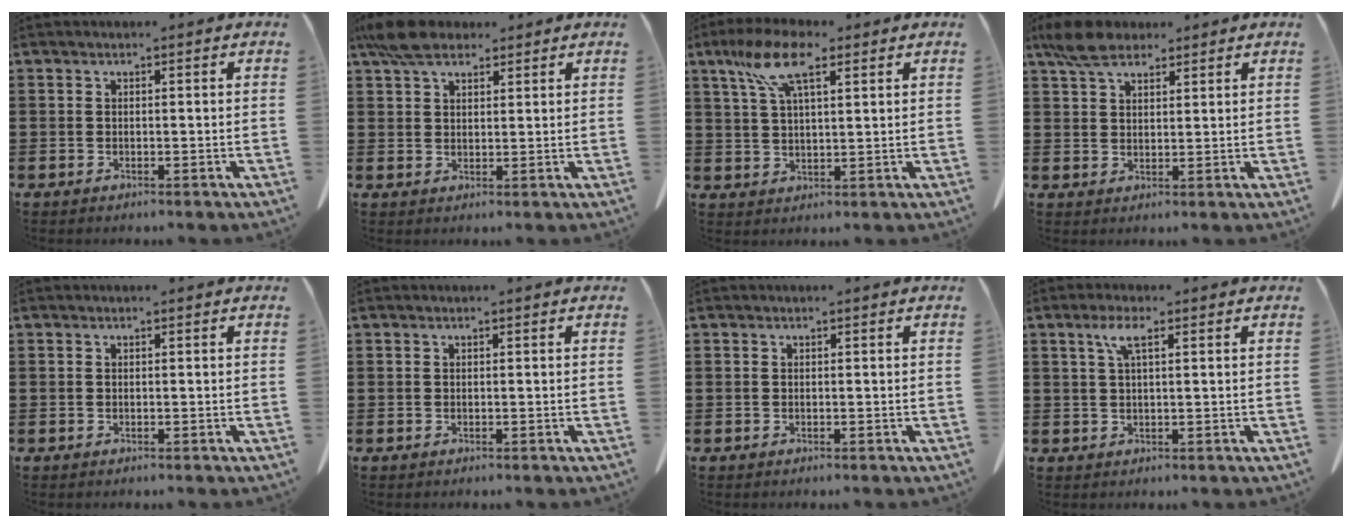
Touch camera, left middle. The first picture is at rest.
{"total": 6.2, "force": [4.6, 2.6, 3.1], "torque": [-0.067, -0.001, 0.088]}
{"total": 8.9, "force": [5.1, 2.7, 6.8], "torque": [-0.152, 0.003, 0.089]}
{"total": 5.7, "force": [4.3, 2.5, 2.8], "torque": [-0.069, 0.002, 0.082]}
{"total": 0.0}
{"total": 0.0}
{"total": 0.0}
{"total": 3.7, "force": [1.6, 0.8, 3.3], "torque": [-0.070, 0.007, 0.026]}